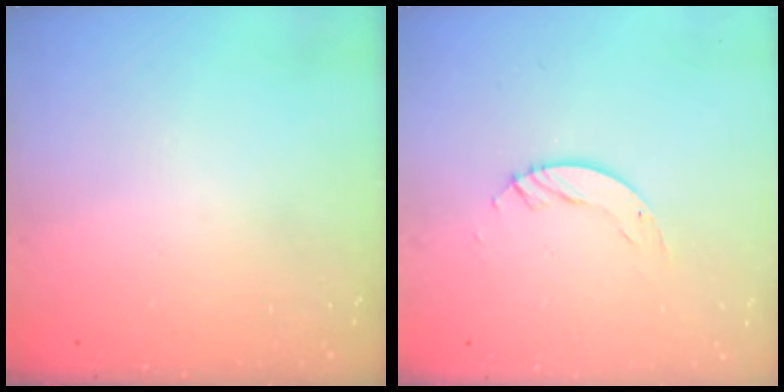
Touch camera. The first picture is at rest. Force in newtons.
{"total": 4.0, "press": 4.0, "slide": 0.3}